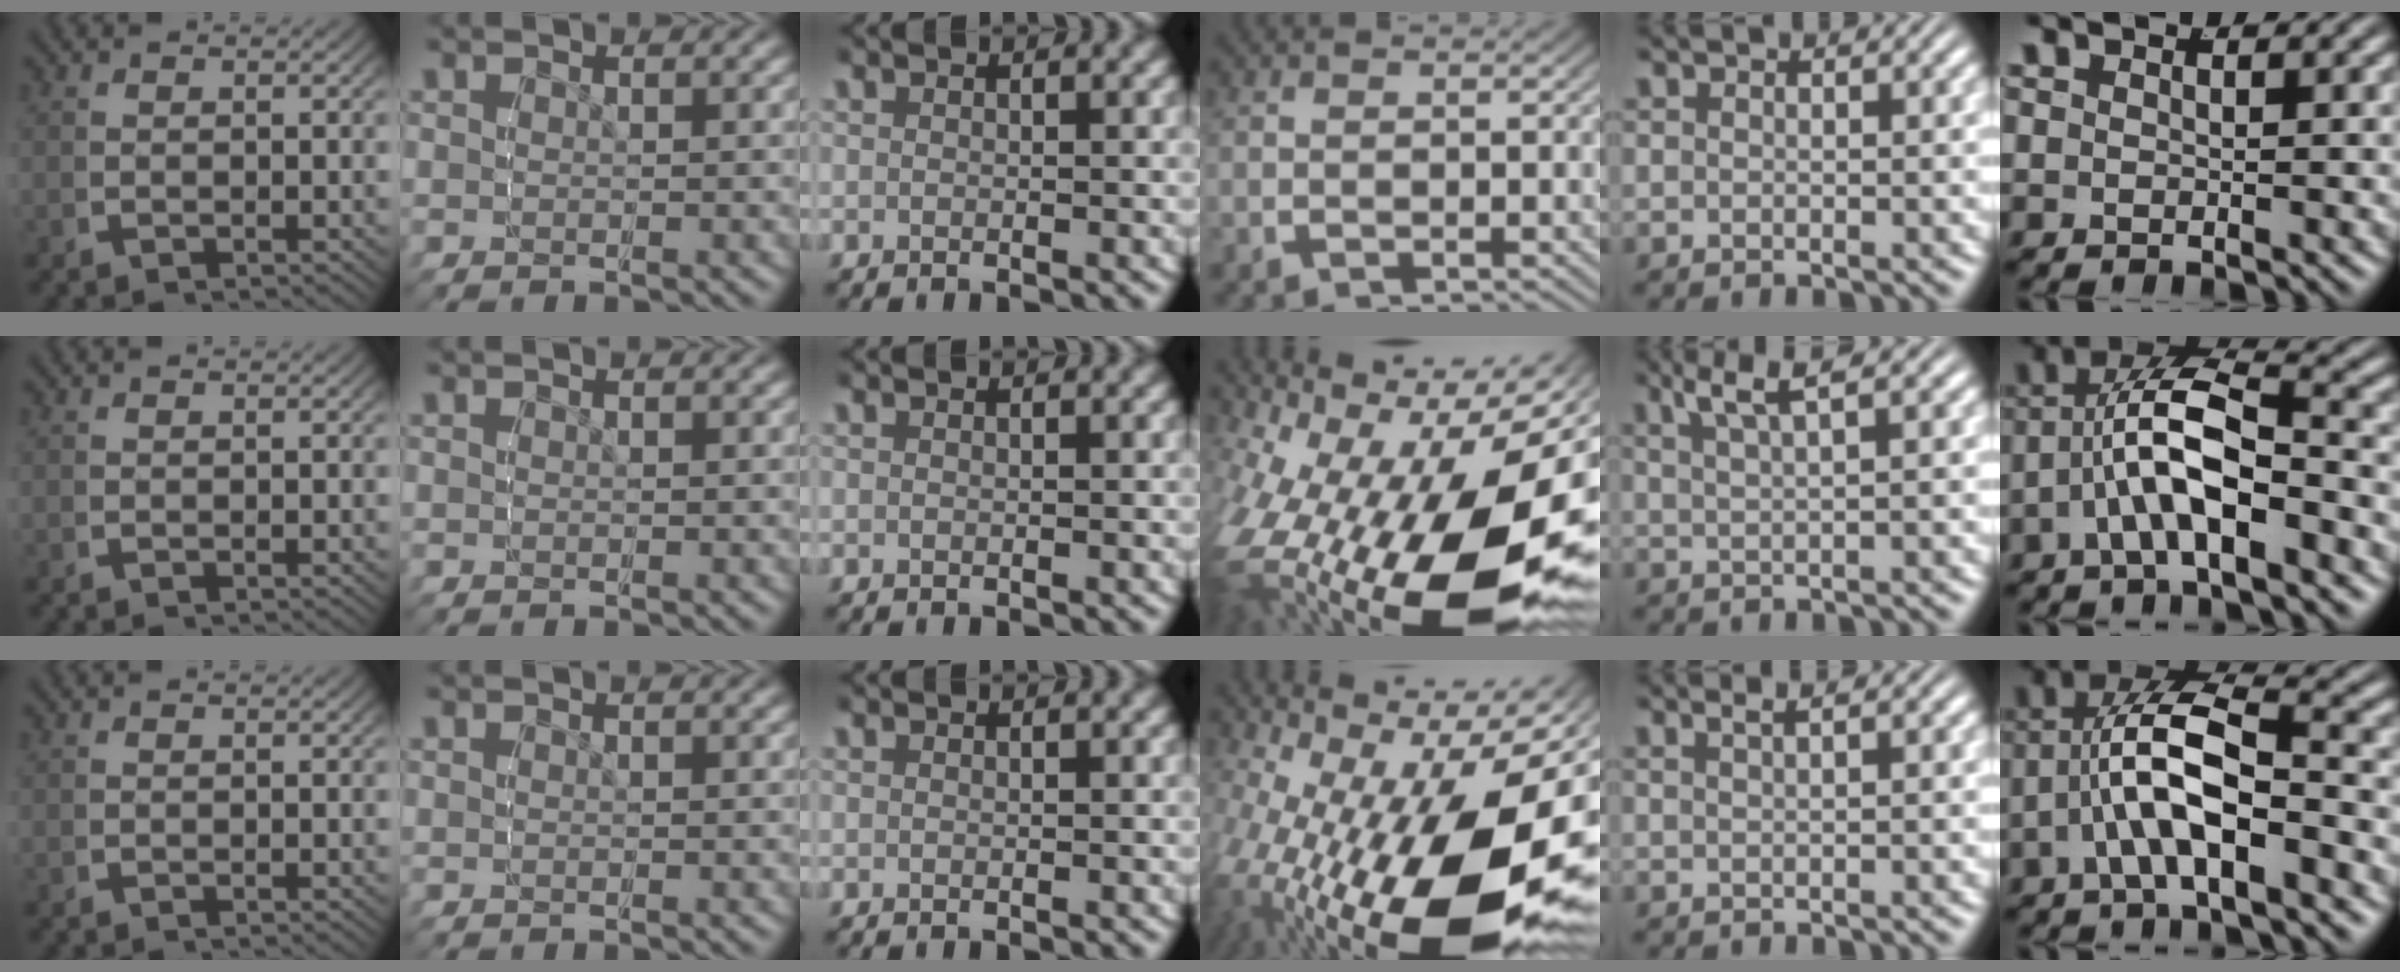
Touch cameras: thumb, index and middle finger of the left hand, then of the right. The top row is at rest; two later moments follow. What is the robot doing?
{"motion": "grasp_and_lifting", "object": "button"}